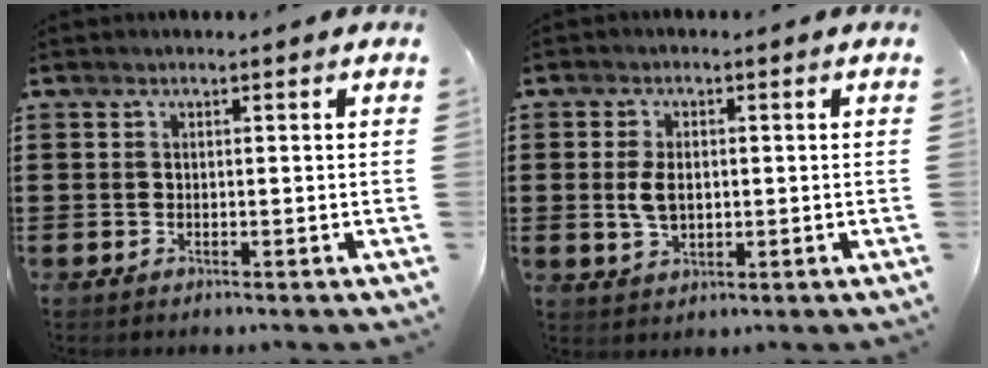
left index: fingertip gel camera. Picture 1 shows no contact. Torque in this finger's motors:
{"motor_torque": [1.08, 1.06, 0.26, 0.05]}